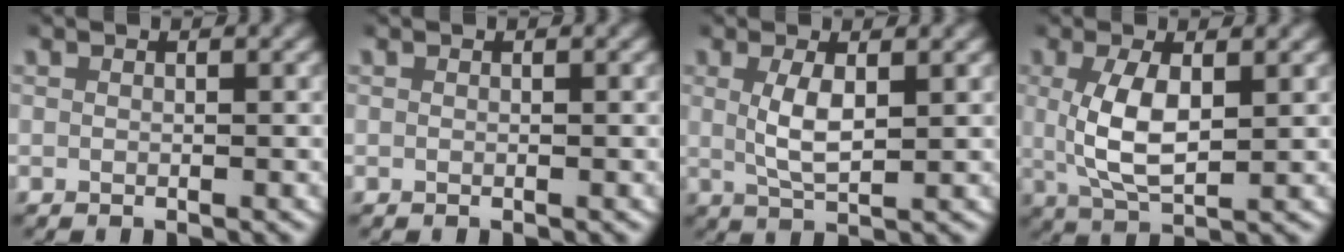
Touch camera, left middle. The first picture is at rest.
{"total": 0.0}
{"total": 3.1, "force": [0.6, 0.9, 2.9], "torque": [-0.063, -0.010, 0.019]}
{"total": 5.0, "force": [0.6, 2.2, 4.5], "torque": [-0.095, -0.006, 0.020]}